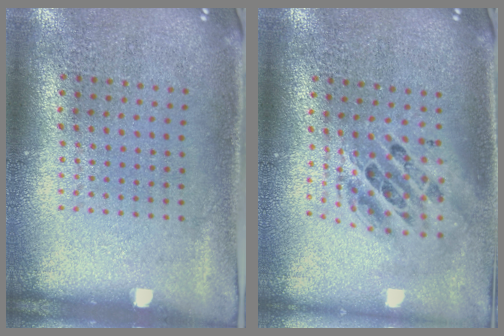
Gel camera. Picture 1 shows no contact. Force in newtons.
{"total": 1.9, "press": 1.5, "slide": 1.1}